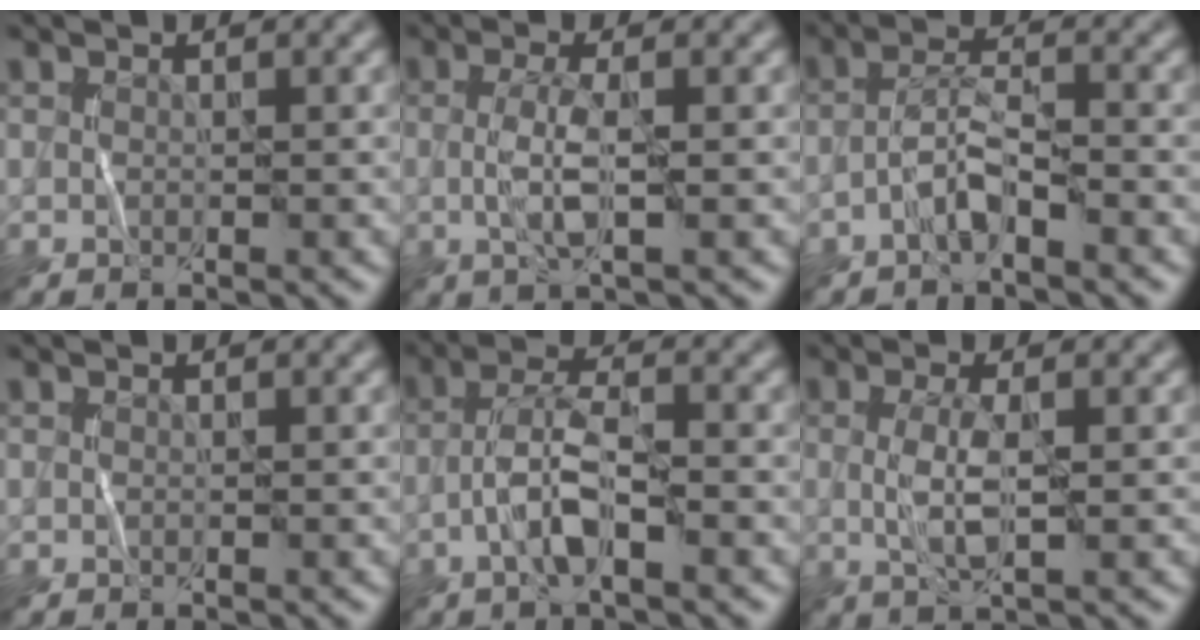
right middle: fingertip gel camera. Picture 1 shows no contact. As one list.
[{"total": 2.9, "force": [-0.3, 0.6, 2.8], "torque": [-0.064, 0.005, -0.009]}, {"total": 2.7, "force": [-1.9, 0.4, 1.9], "torque": [-0.042, 0.020, -0.043]}, {"total": 0.0}, {"total": 4.1, "force": [-1.8, 0.9, 3.6], "torque": [-0.075, 0.016, -0.042]}, {"total": 3.0, "force": [0.0, 0.8, 2.9], "torque": [-0.066, 0.003, 0.000]}]